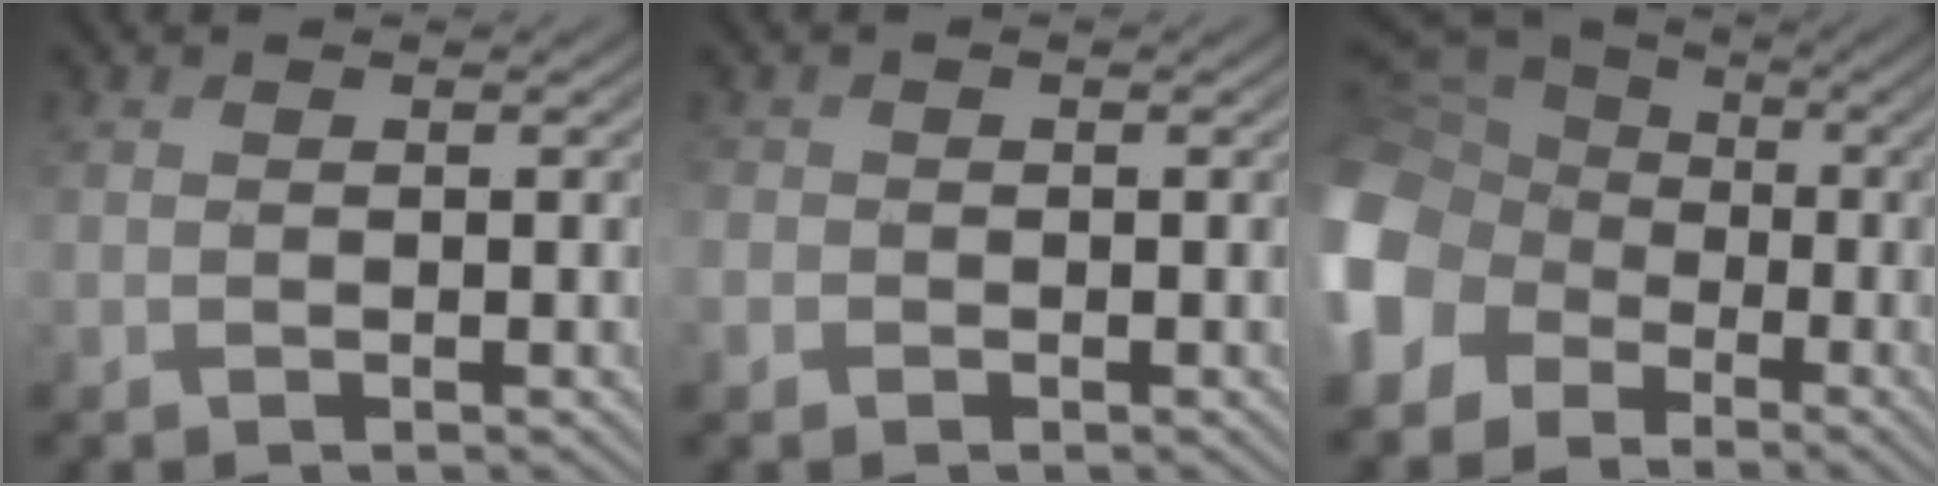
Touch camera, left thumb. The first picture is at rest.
{"total": 1.5, "force": [-0.5, 1.4, 0.2], "torque": [-0.005, -0.004, -0.017]}
{"total": 14.7, "force": [-4.5, 11.9, 7.5], "torque": [-0.236, -0.033, -0.101]}